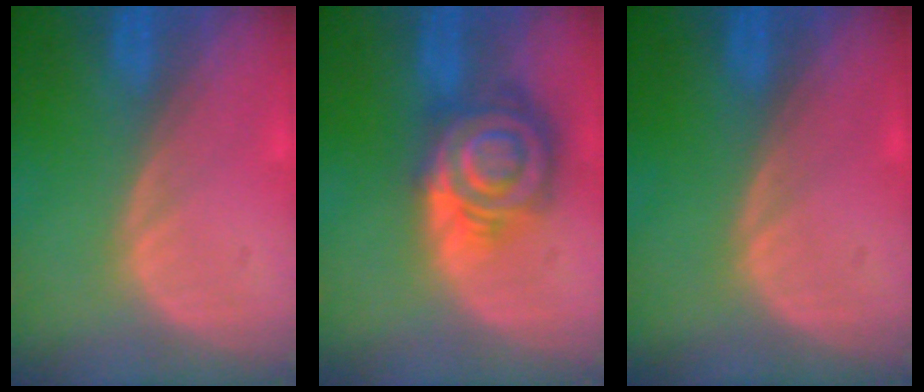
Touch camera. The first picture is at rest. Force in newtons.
{"total": 8.6, "press": 8.6, "slide": 0.6}
{"total": 0.0}